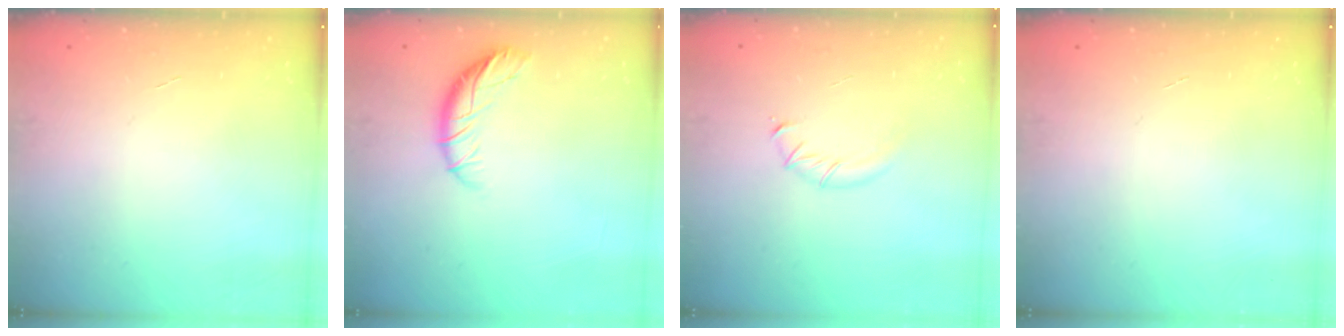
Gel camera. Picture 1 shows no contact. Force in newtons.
{"total": 8.3, "press": 8.2, "slide": 1.5}
{"total": 3.2, "press": 3.1, "slide": 0.9}
{"total": 0.0}